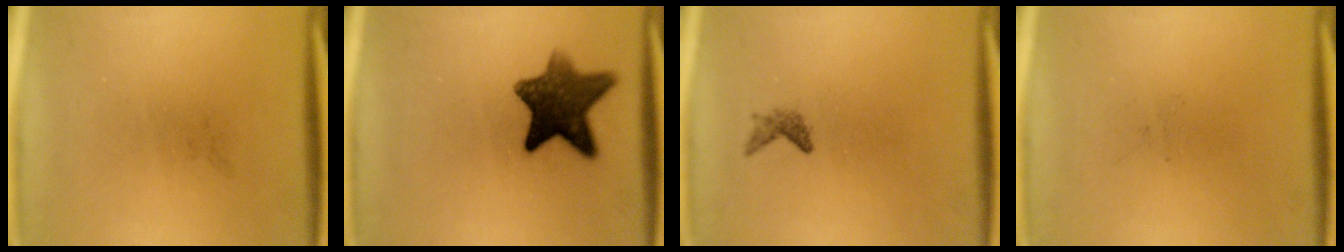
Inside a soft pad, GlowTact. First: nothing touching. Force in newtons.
{"total": 10.3}
{"total": 1.1}
{"total": 0.0}